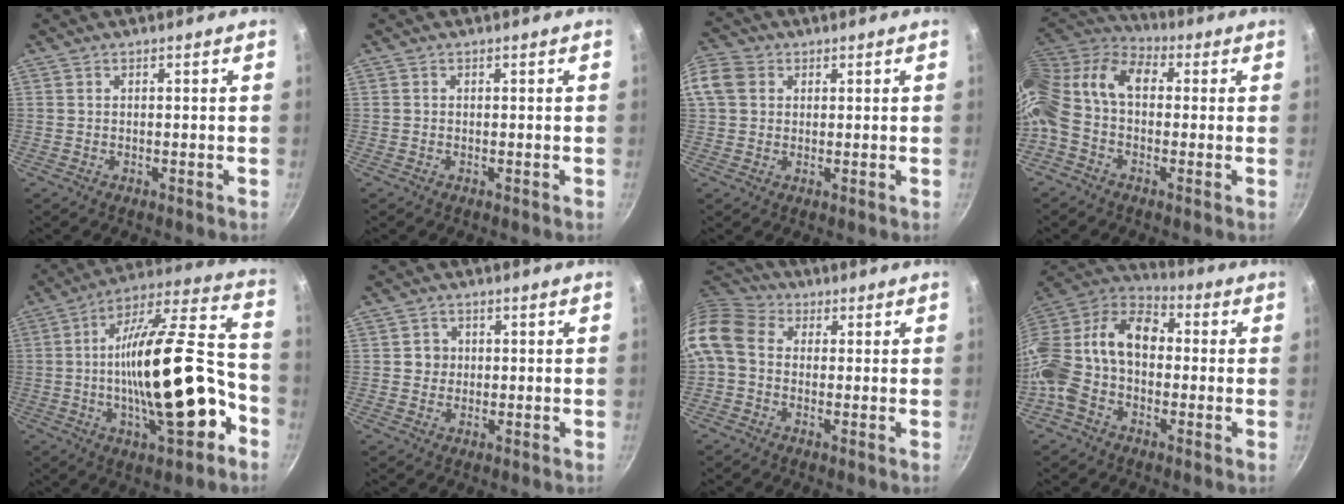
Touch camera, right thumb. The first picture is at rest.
{"total": 0.0}
{"total": 8.4, "force": [2.0, 6.9, 4.3], "torque": [-0.080, 0.012, 0.024]}
{"total": 16.2, "force": [1.2, 10.3, 12.5], "torque": [-0.249, 0.038, -0.003]}
{"total": 25.2, "force": [-6.6, 8.9, 22.6], "torque": [-0.339, 0.044, -0.106]}
{"total": 2.9, "force": [0.2, 2.8, 0.8], "torque": [0.007, 0.005, -0.001]}
{"total": 10.2, "force": [0.5, 8.1, 6.2], "torque": [-0.113, 0.025, -0.009]}
{"total": 19.2, "force": [-0.8, 13.5, 13.6], "torque": [-0.255, 0.052, -0.038]}